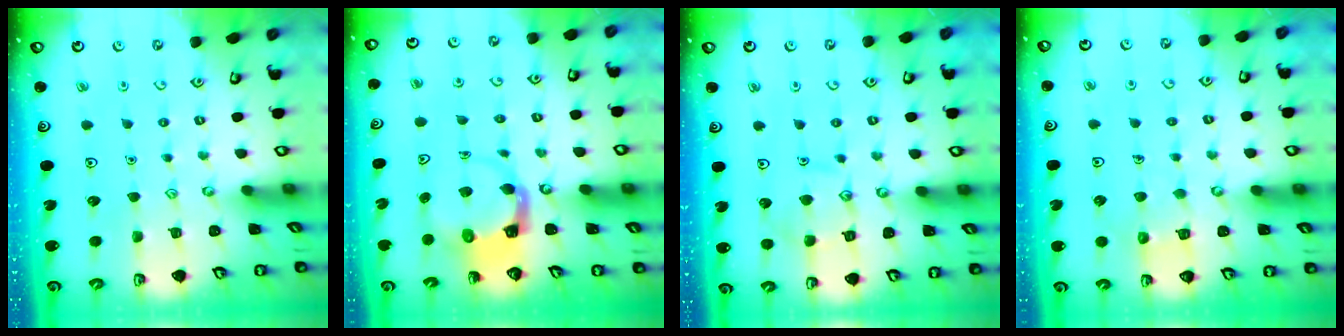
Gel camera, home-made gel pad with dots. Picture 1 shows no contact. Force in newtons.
{"total": 3.9, "press": 3.8, "slide": 0.5}
{"total": 10.2, "press": 10.1, "slide": 0.9}
{"total": 5.2, "press": 5.2, "slide": 0.3}